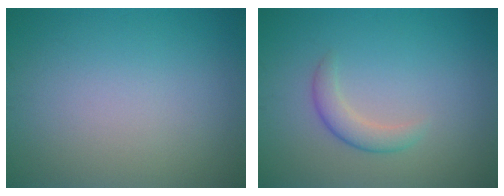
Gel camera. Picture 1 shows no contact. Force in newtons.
{"total": 2.1, "press": 2.1, "slide": 0.0}